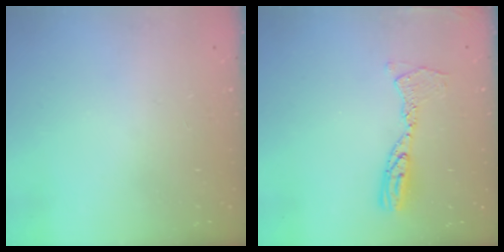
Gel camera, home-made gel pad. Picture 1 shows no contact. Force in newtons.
{"total": 10.3, "press": 10.3, "slide": 1.0}